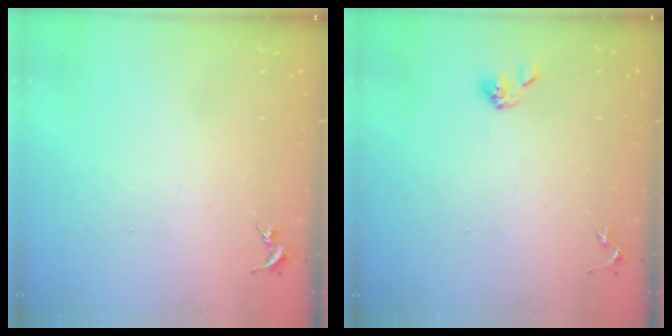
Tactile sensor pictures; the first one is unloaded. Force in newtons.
{"total": 5.0, "press": 4.7, "slide": 1.7}